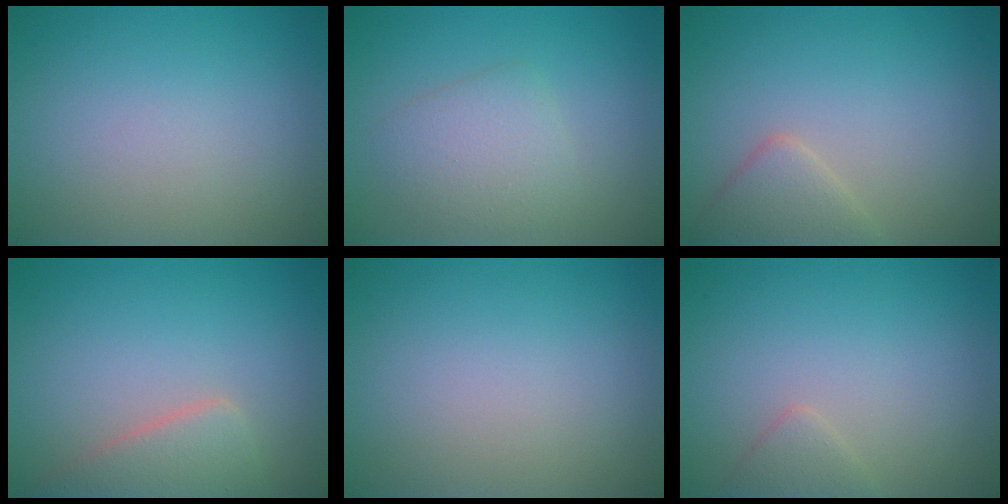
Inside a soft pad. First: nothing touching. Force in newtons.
{"total": 3.0, "press": 3.0, "slide": 0.0}
{"total": 2.6, "press": 2.6, "slide": 0.1}
{"total": 3.6, "press": 3.5, "slide": 0.2}
{"total": 0.0}
{"total": 1.3, "press": 1.3, "slide": 0.0}